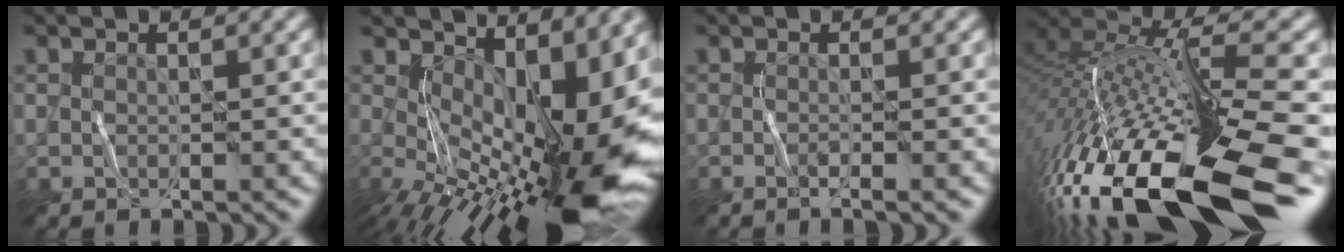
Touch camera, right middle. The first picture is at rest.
{"total": 13.9, "force": [-0.5, 5.8, 12.6], "torque": [-0.162, -0.009, 0.010]}
{"total": 0.9, "force": [-0.5, 0.0, 0.7], "torque": [-0.014, 0.001, -0.010]}
{"total": 17.8, "force": [-9.4, 5.0, 14.3], "torque": [-0.292, 0.003, -0.149]}